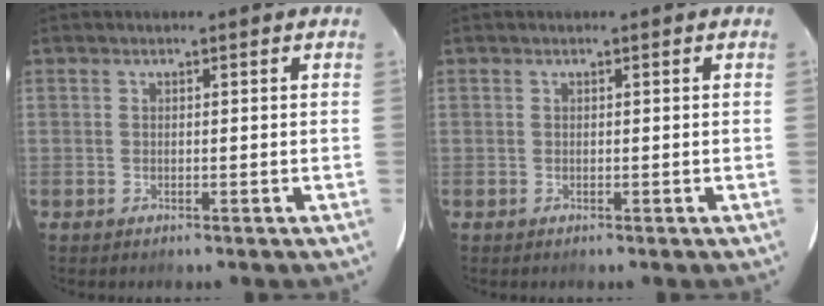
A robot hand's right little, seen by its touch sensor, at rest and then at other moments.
{"total": 0.0}